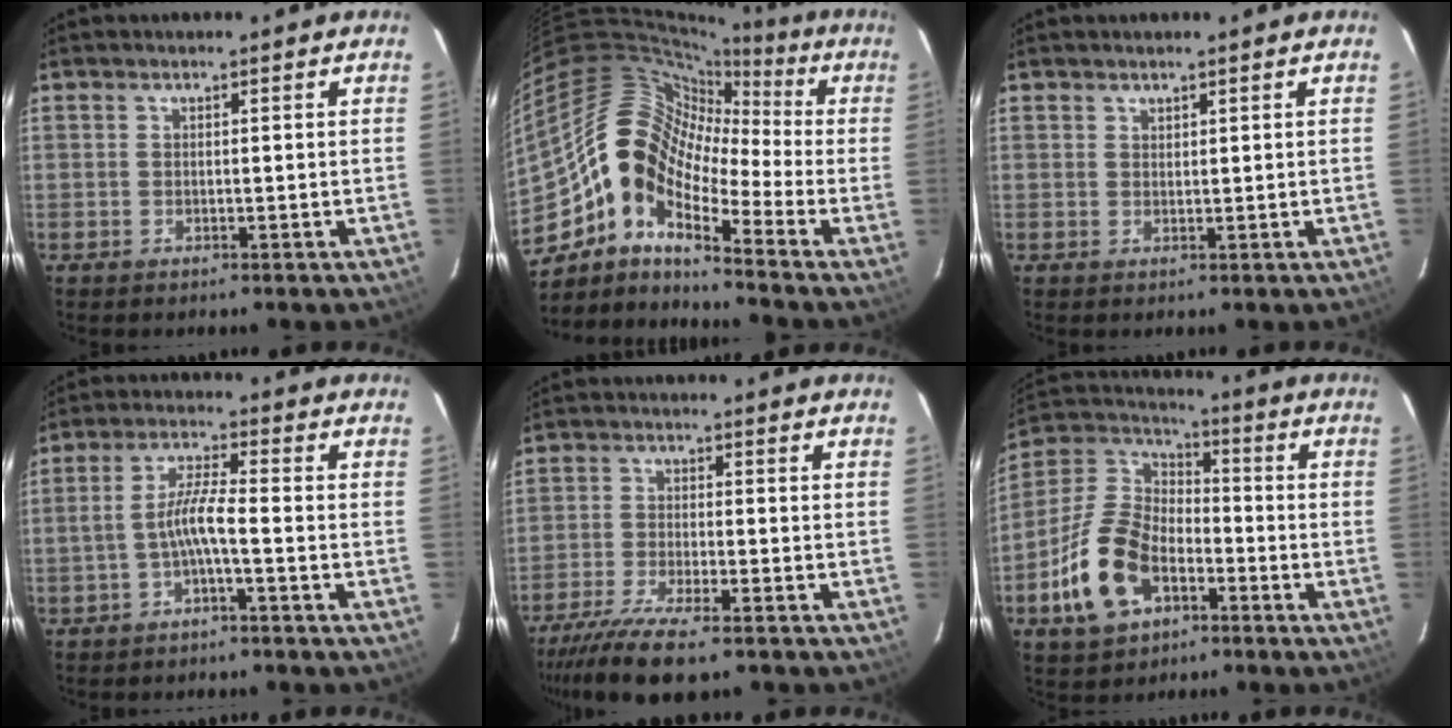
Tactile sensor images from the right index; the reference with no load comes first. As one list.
[{"total": 14.4, "force": [-5.7, 7.3, 11.0], "torque": [-0.180, 0.008, -0.128]}, {"total": 0.9, "force": [0.8, 0.4, 0.1], "torque": [-0.001, 0.002, 0.014]}, {"total": 5.1, "force": [-2.1, 0.2, 4.6], "torque": [-0.101, 0.011, -0.036]}, {"total": 11.0, "force": [-8.7, 1.9, 6.5], "torque": [-0.155, -0.036, -0.160]}, {"total": 16.0, "force": [-7.0, 9.8, 10.5], "torque": [-0.232, 0.012, -0.127]}]